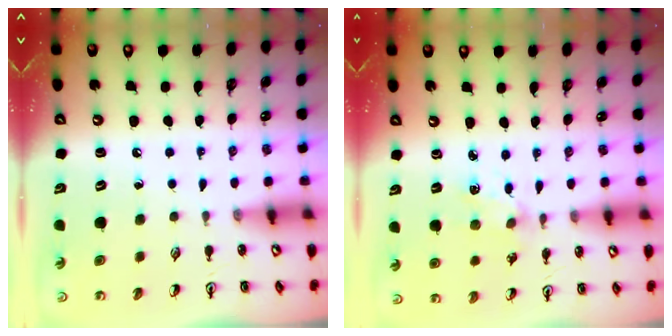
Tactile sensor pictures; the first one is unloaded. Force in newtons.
{"total": 2.2, "press": 2.2, "slide": 0.2}